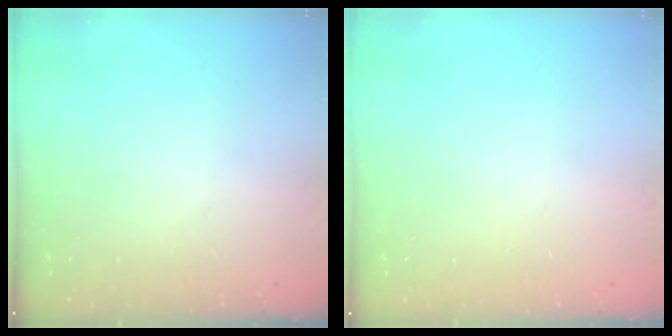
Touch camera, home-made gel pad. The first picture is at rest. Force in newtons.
{"total": 0.5, "press": 0.5, "slide": 0.1}